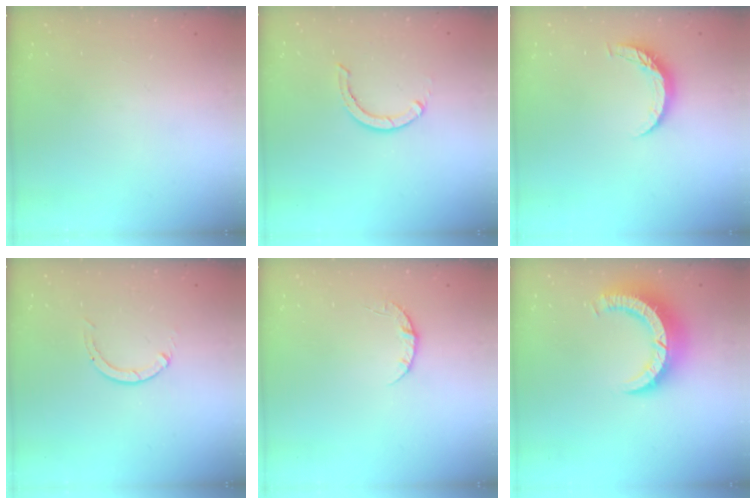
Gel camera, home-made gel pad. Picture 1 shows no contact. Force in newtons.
{"total": 2.9, "press": 2.9, "slide": 0.1}
{"total": 6.6, "press": 6.5, "slide": 0.6}
{"total": 0.0}
{"total": 4.2, "press": 4.2, "slide": 0.5}
{"total": 10.3, "press": 10.2, "slide": 1.2}